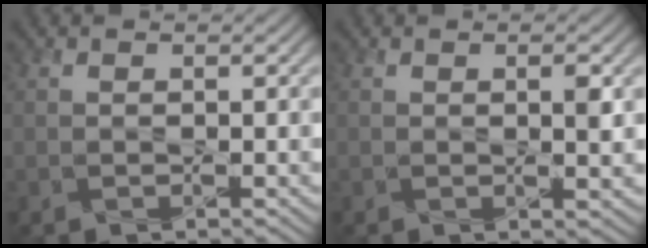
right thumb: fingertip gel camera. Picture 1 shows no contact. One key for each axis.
{"total": 1.8, "fx": 0.3, "fy": 0.3, "fz": 1.7, "tx": -0.029, "ty": -0.001, "tz": 0.006}